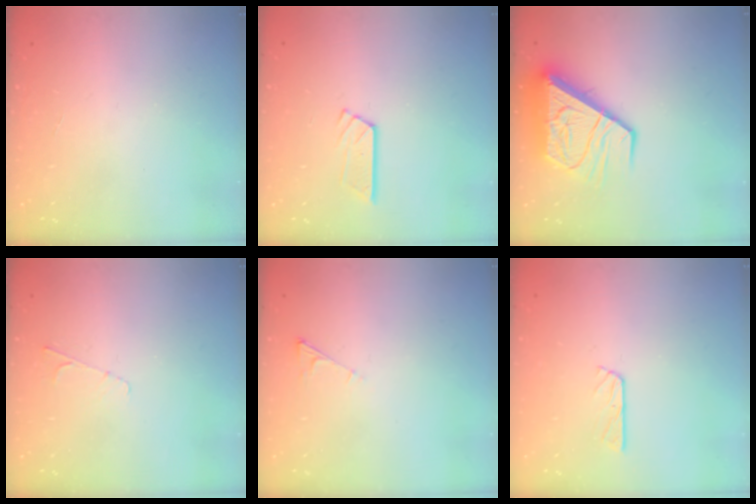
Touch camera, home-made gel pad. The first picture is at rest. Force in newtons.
{"total": 5.2, "press": 5.2, "slide": 0.3}
{"total": 13.8, "press": 13.7, "slide": 1.6}
{"total": 4.0, "press": 4.0, "slide": 0.5}
{"total": 3.1, "press": 3.1, "slide": 0.4}
{"total": 3.4, "press": 3.4, "slide": 0.4}